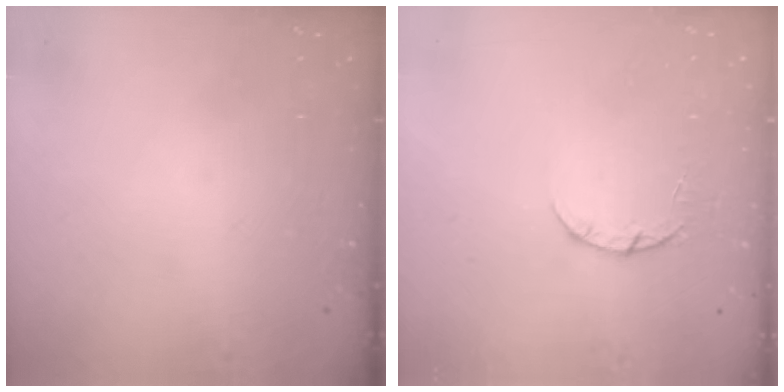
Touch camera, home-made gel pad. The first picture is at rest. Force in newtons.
{"total": 2.3, "press": 2.3, "slide": 0.3}